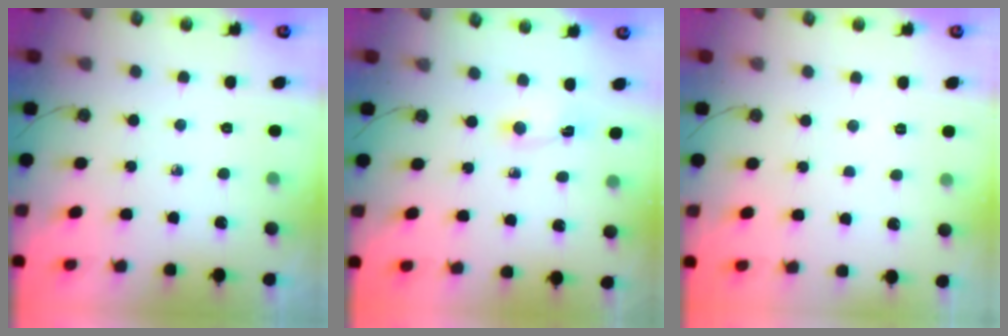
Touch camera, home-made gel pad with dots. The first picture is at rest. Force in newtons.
{"total": 1.4, "press": 1.2, "slide": 0.7}
{"total": 13.2, "press": 3.1, "slide": 12.8}